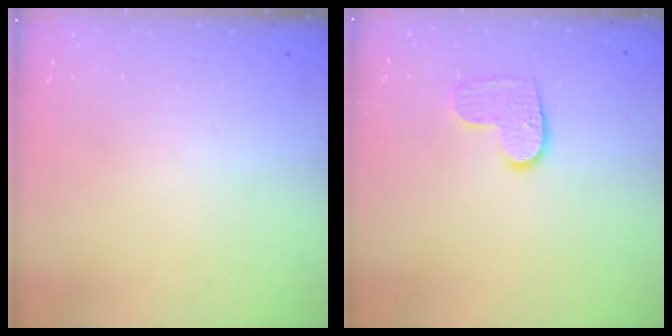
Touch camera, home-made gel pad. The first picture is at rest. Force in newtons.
{"total": 8.0, "press": 8.0, "slide": 0.3}